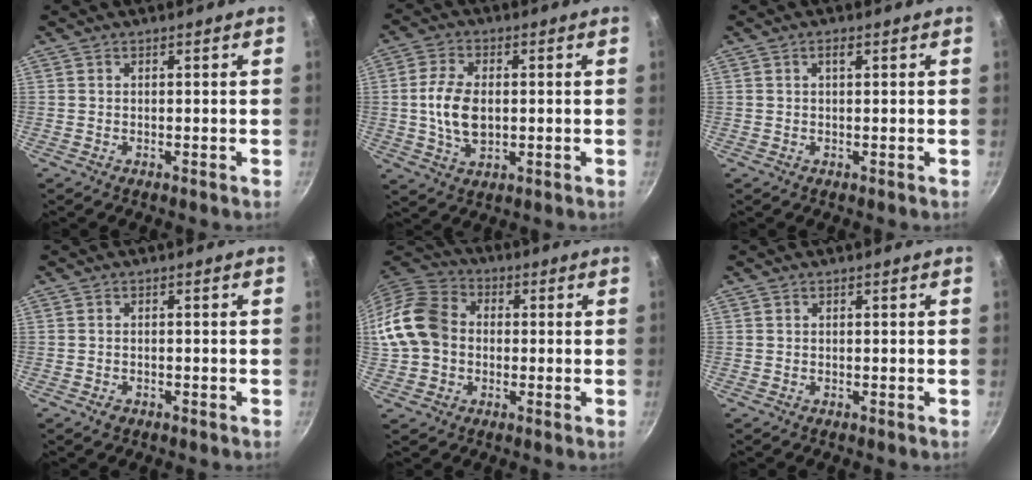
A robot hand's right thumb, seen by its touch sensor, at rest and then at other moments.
{"total": 9.0, "force": [0.1, 5.5, 7.1], "torque": [-0.133, 0.001, 0.001]}
{"total": 1.5, "force": [0.5, 0.5, 1.3], "torque": [-0.023, 0.004, 0.008]}
{"total": 1.3, "force": [-0.7, 0.9, 0.5], "torque": [-0.015, 0.003, -0.009]}
{"total": 14.2, "force": [-0.3, 11.5, 8.4], "torque": [-0.144, 0.029, -0.018]}
{"total": 0.0}